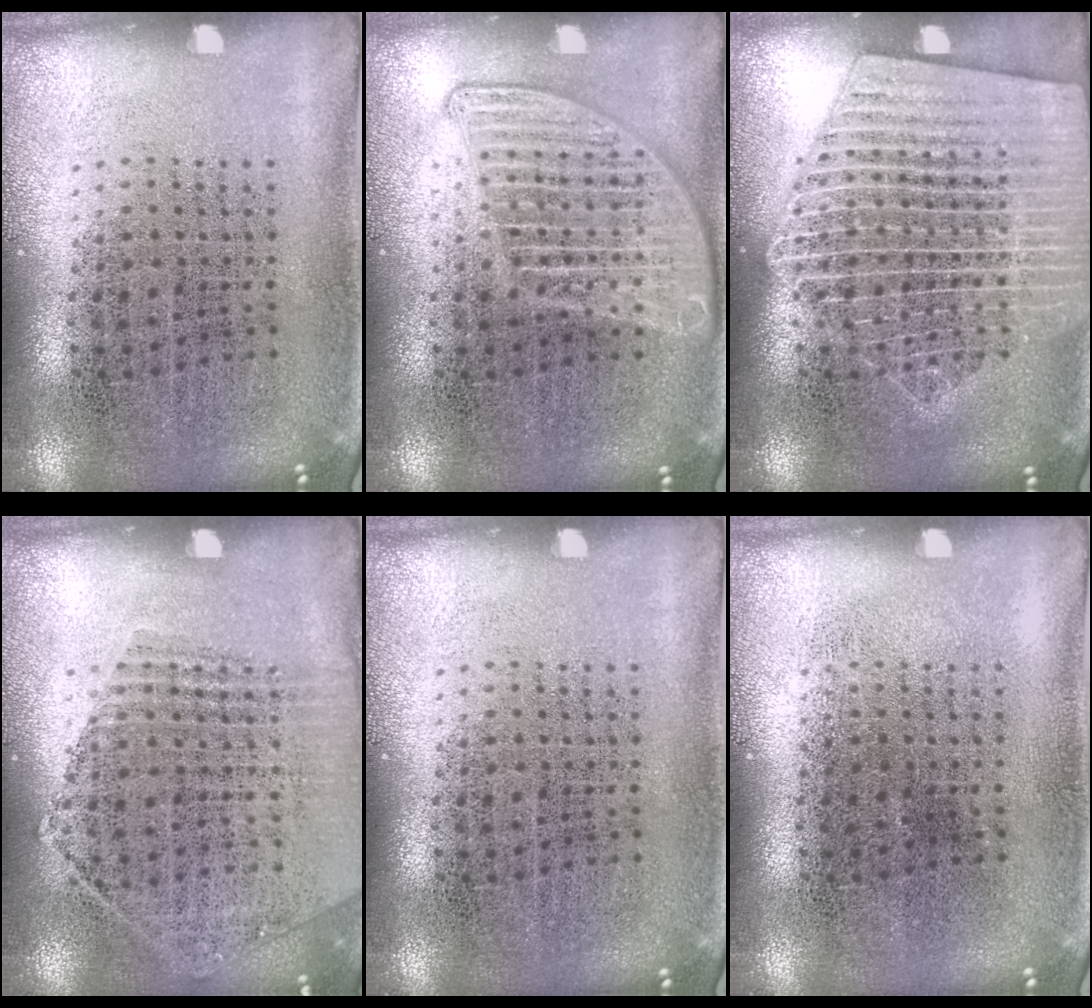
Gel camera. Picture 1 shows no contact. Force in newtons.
{"total": 2.8, "press": 2.8, "slide": 0.3}
{"total": 3.9, "press": 3.9, "slide": 0.5}
{"total": 1.1, "press": 1.1, "slide": 0.4}
{"total": 0.0}
{"total": 0.0}